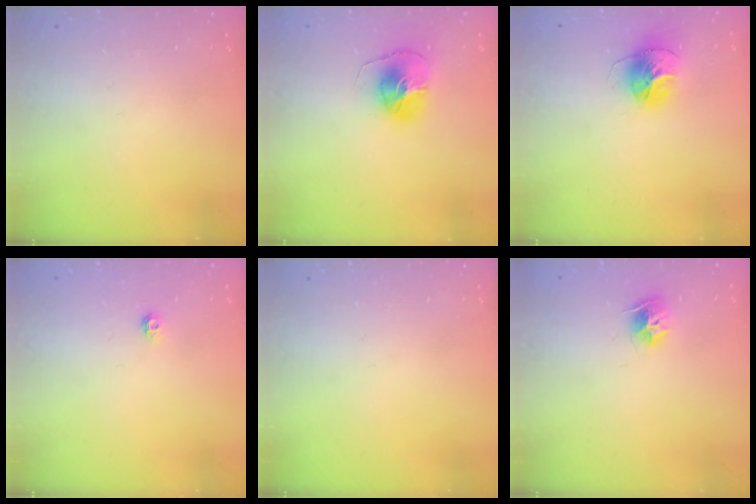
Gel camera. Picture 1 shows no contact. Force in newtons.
{"total": 9.1, "press": 9.1, "slide": 0.5}
{"total": 14.3, "press": 14.3, "slide": 1.5}
{"total": 4.6, "press": 4.6, "slide": 0.7}
{"total": 0.0}
{"total": 8.7, "press": 8.6, "slide": 0.4}